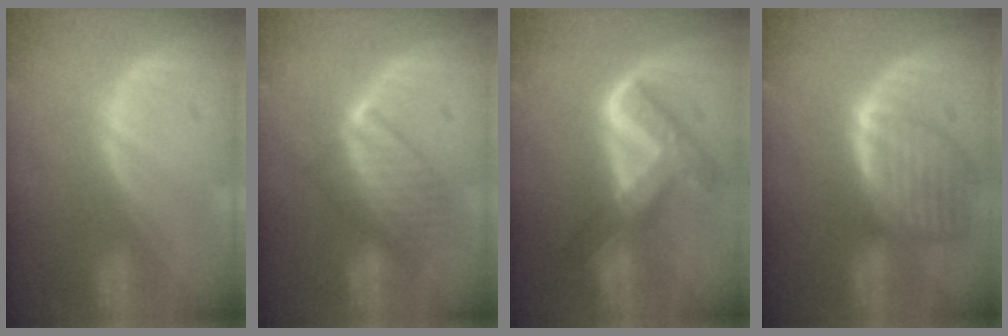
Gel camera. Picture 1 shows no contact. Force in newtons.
{"total": 6.5, "press": 6.5, "slide": 0.6}
{"total": 8.2, "press": 8.2, "slide": 0.6}
{"total": 8.1, "press": 7.3, "slide": 3.4}